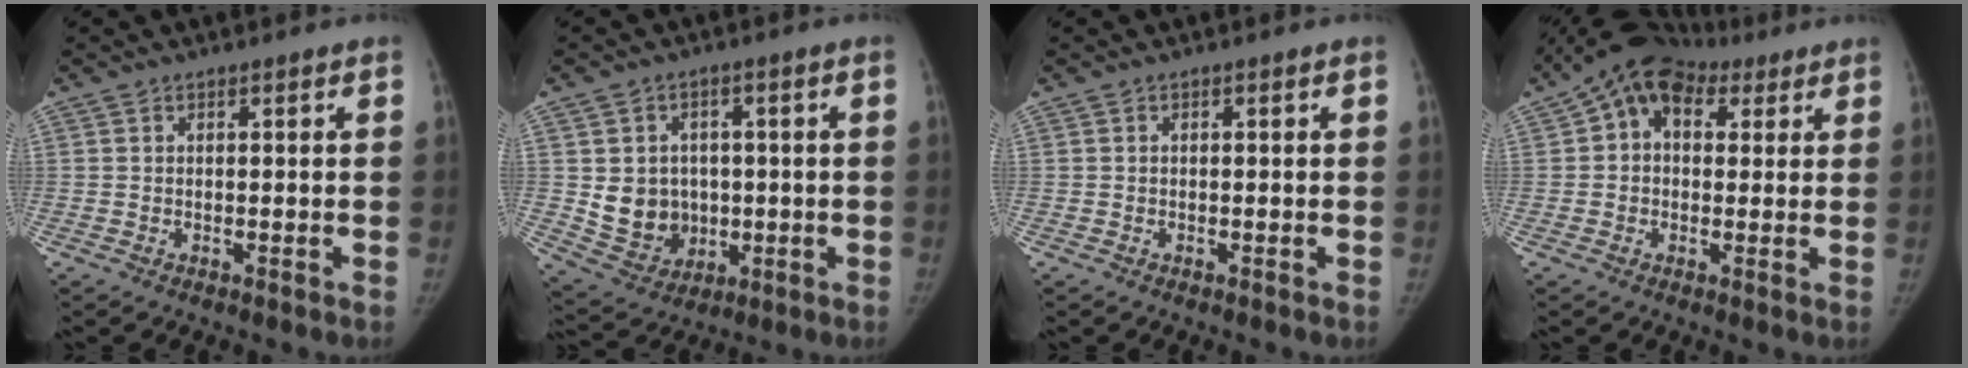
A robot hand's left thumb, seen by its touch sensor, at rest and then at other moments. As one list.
[{"total": 9.7, "force": [0.0, 8.6, 4.6], "torque": [-0.037, -0.004, 0.018]}, {"total": 0.0}, {"total": 10.8, "force": [4.6, 7.5, 6.3], "torque": [-0.071, 0.022, 0.069]}]